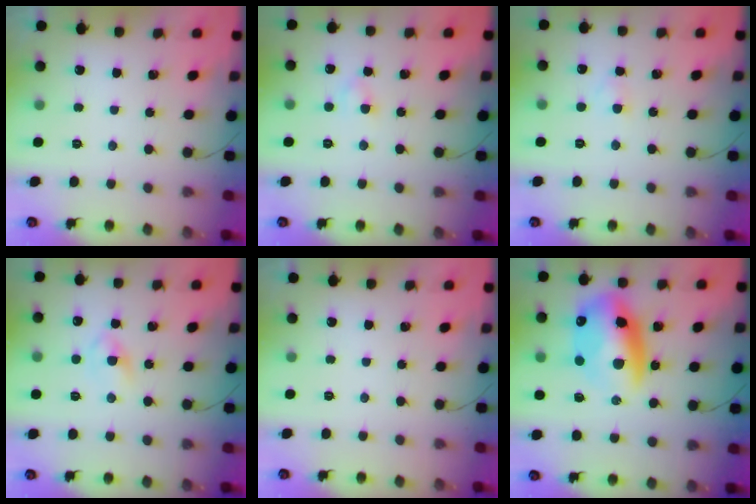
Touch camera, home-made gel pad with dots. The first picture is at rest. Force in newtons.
{"total": 2.9, "press": 2.7, "slide": 1.1}
{"total": 1.8, "press": 1.5, "slide": 0.9}
{"total": 2.9, "press": 2.6, "slide": 1.3}
{"total": 0.0}
{"total": 15.6, "press": 15.2, "slide": 3.4}